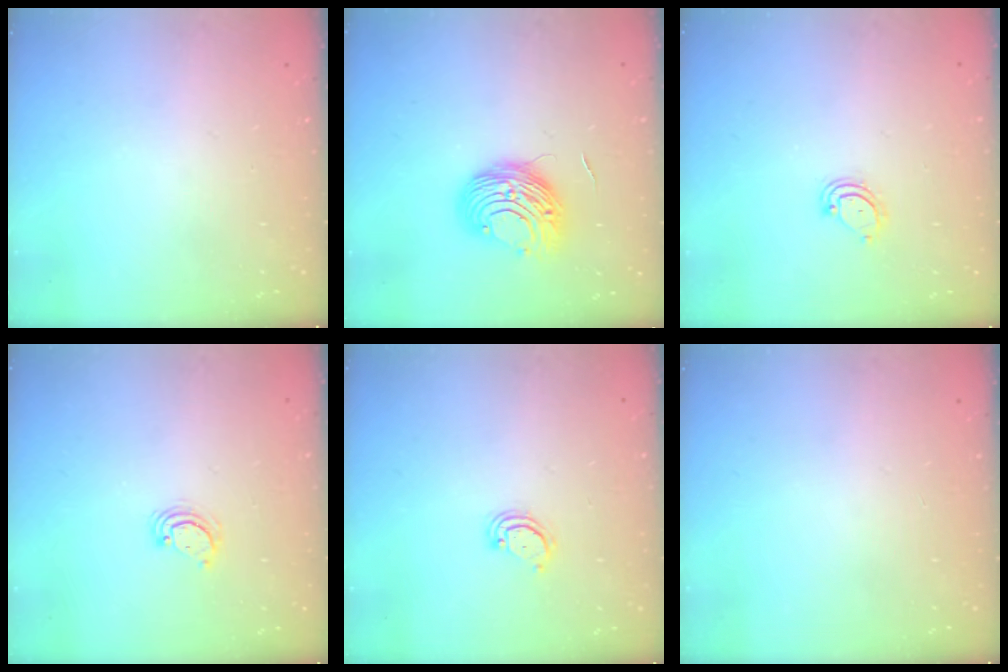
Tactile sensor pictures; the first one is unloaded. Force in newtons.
{"total": 9.3, "press": 9.3, "slide": 0.4}
{"total": 5.3, "press": 5.3, "slide": 0.4}
{"total": 4.0, "press": 4.0, "slide": 0.4}
{"total": 3.5, "press": 3.5, "slide": 0.3}
{"total": 0.0}